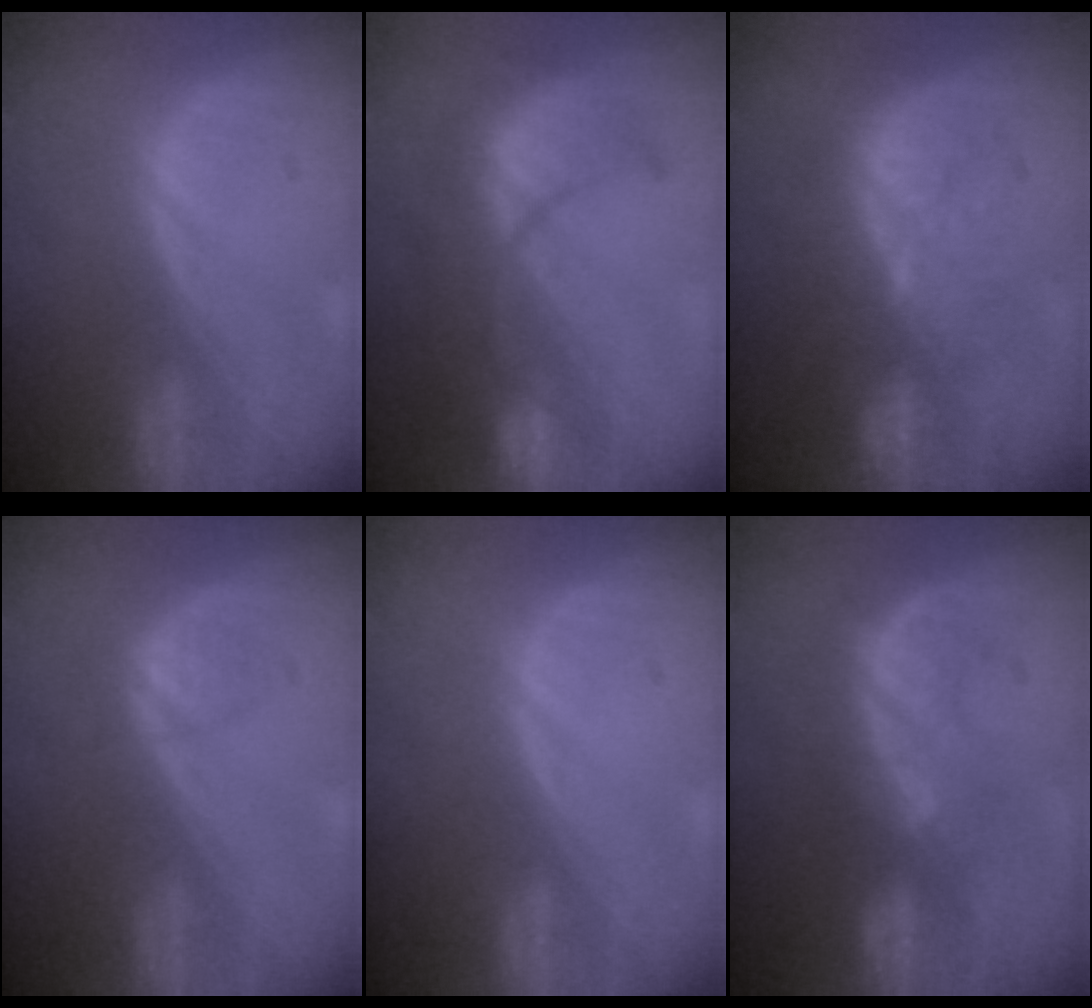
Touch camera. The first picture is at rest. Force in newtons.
{"total": 9.9, "press": 9.3, "slide": 3.5}
{"total": 9.4, "press": 9.2, "slide": 2.0}
{"total": 1.9, "press": 1.9, "slide": 0.4}
{"total": 0.0}
{"total": 8.0, "press": 7.8, "slide": 1.9}